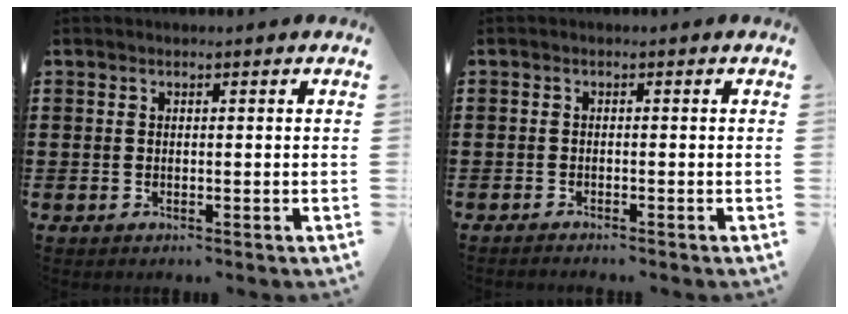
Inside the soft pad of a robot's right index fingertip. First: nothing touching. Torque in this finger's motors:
{"motor_torque": [-0.83, 0.79, -0.26, -0.13]}